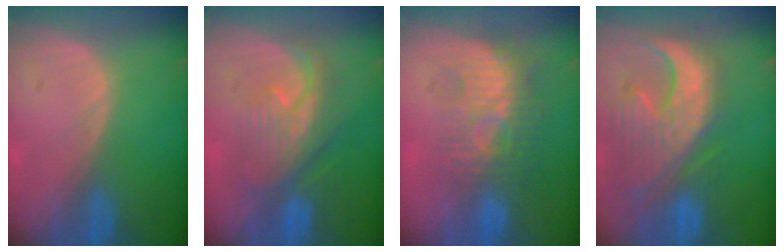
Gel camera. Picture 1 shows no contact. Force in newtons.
{"total": 8.0, "press": 7.8, "slide": 1.9}
{"total": 9.4, "press": 8.4, "slide": 4.3}
{"total": 13.2, "press": 11.3, "slide": 6.8}